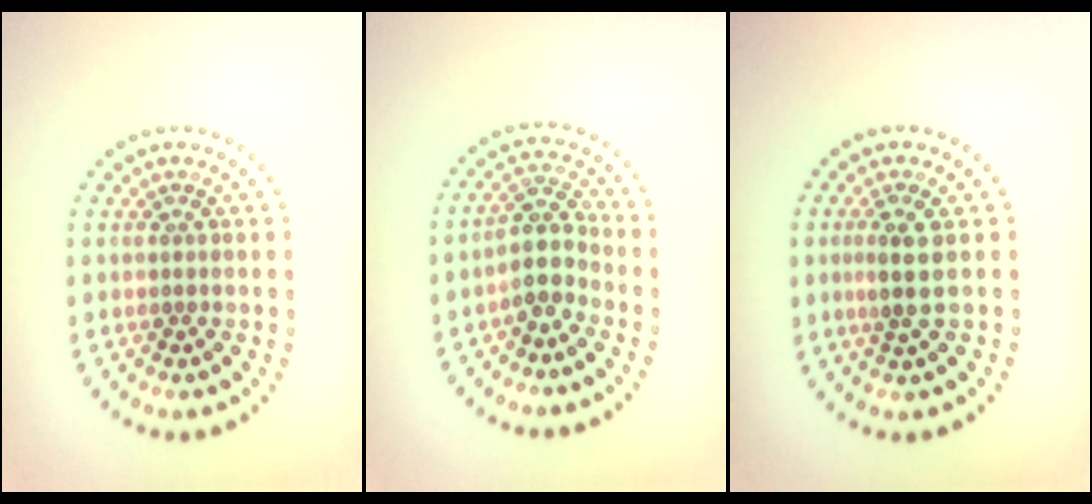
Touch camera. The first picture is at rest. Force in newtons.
{"total": 2.9, "press": 2.4, "slide": 1.6}
{"total": 2.4, "press": 2.1, "slide": 1.2}